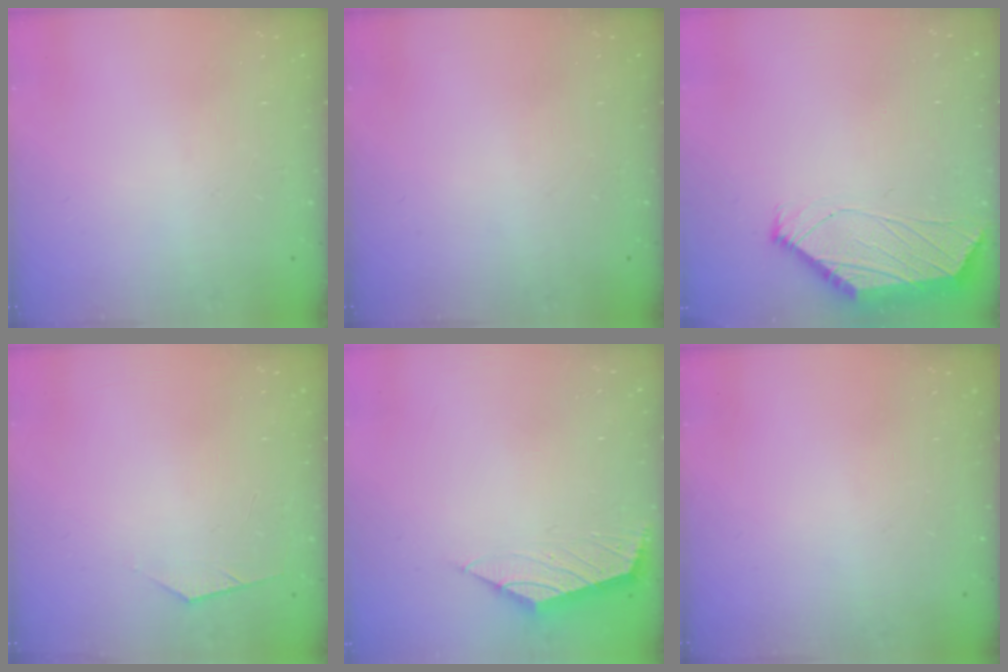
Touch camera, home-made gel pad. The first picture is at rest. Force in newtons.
{"total": 0.0}
{"total": 1.0, "press": 0.9, "slide": 0.5}
{"total": 3.9, "press": 3.9, "slide": 0.6}
{"total": 2.1, "press": 2.0, "slide": 0.7}
{"total": 0.0}